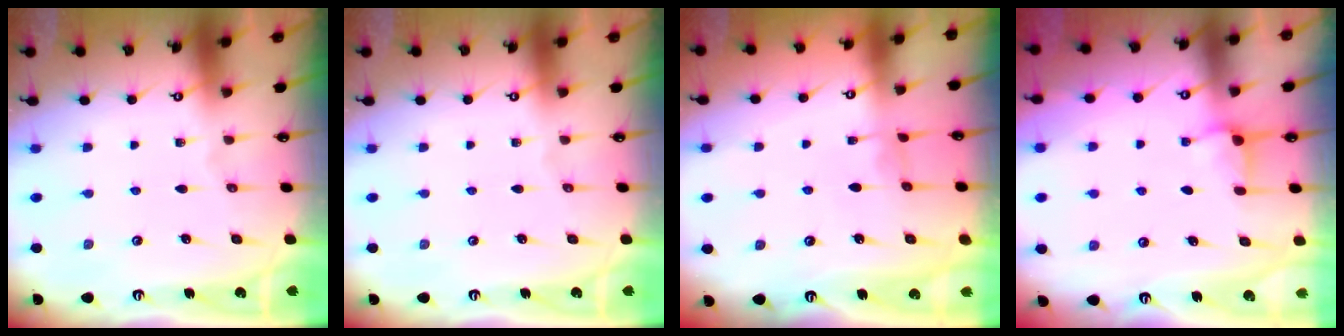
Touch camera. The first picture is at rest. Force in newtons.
{"total": 0.0}
{"total": 1.4, "press": 1.4, "slide": 0.5}
{"total": 3.9, "press": 3.9, "slide": 0.2}